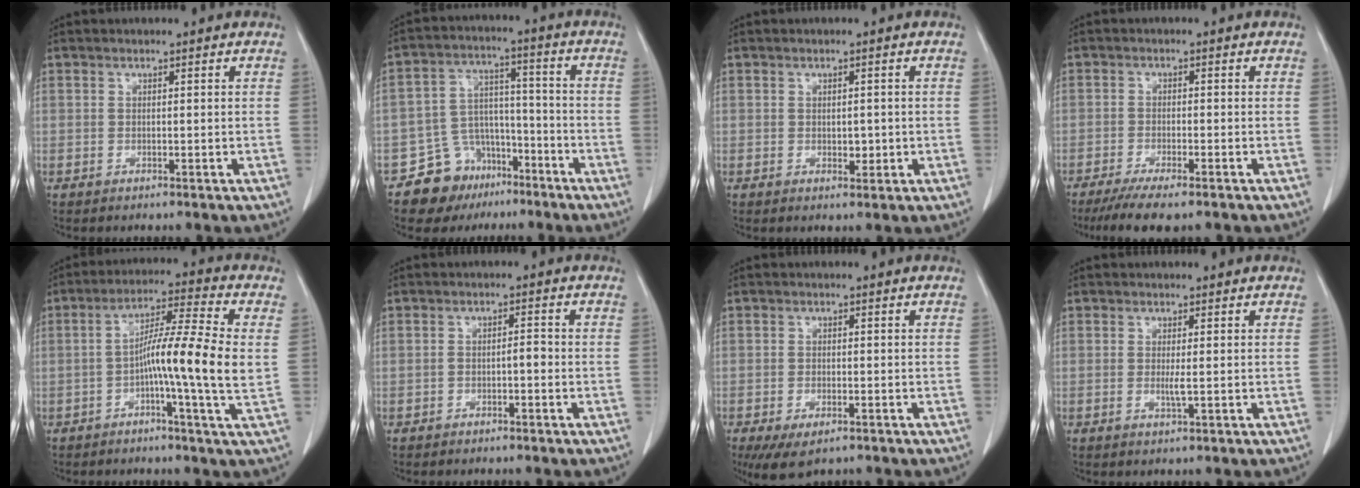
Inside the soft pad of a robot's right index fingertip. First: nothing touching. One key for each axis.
{"total": 9.9, "fx": -6.4, "fy": 7.2, "fz": 1.9, "tx": -0.034, "ty": 0.049, "tz": -0.098}
{"total": 1.9, "fx": -0.2, "fy": 1.2, "fz": 1.5, "tx": -0.020, "ty": 0.000, "tz": 0.003}
{"total": 8.2, "fx": -6.4, "fy": 1.4, "fz": 5.0, "tx": -0.074, "ty": -0.016, "tz": -0.098}
{"total": 11.8, "fx": -0.8, "fy": -0.6, "fz": 11.8, "tx": -0.200, "ty": 0.007, "tz": -0.025}
{"total": 1.6, "fx": -0.7, "fy": 0.5, "fz": 1.4, "tx": -0.019, "ty": 0.006, "tz": -0.009}
{"total": 5.5, "fx": -3.5, "fy": 2.3, "fz": 3.6, "tx": -0.062, "ty": -0.010, "tz": -0.053}
{"total": 1.5, "fx": 0.0, "fy": -0.1, "fz": 1.5, "tx": -0.031, "ty": -0.004, "tz": 0.003}